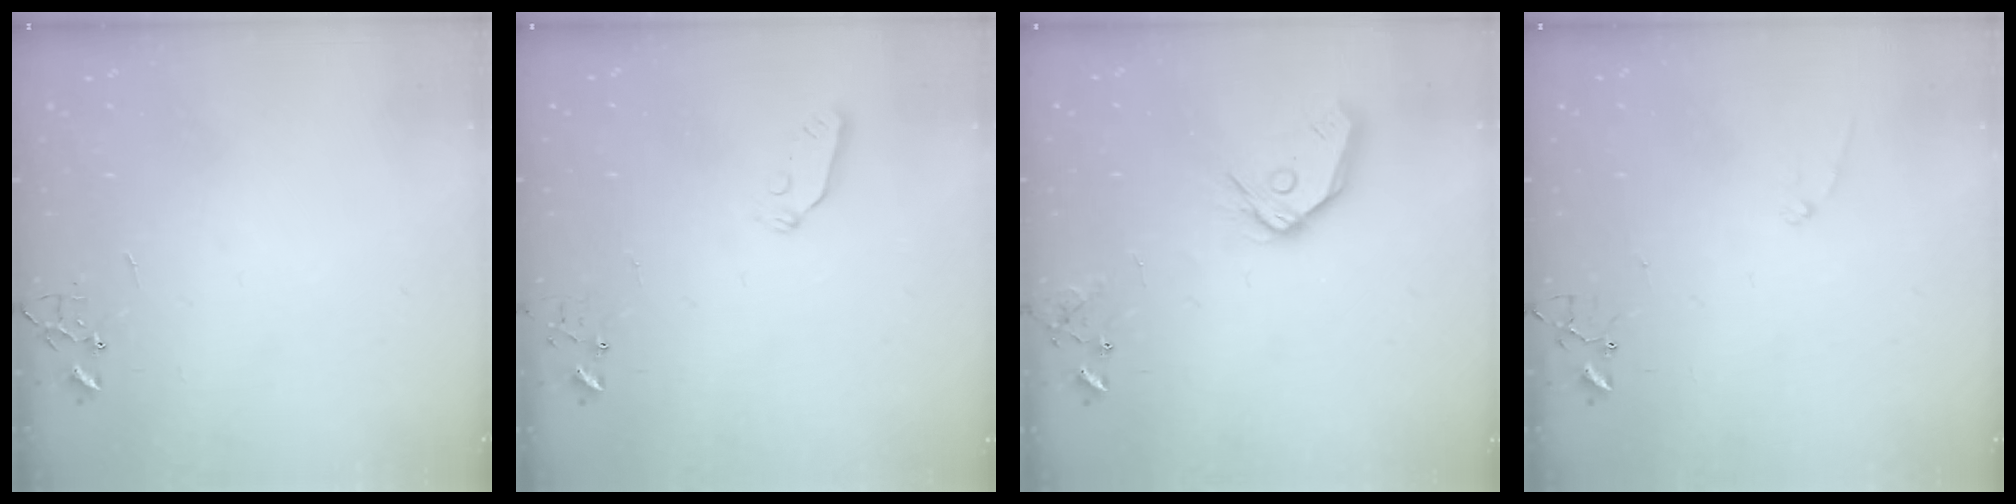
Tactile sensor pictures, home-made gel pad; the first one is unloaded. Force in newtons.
{"total": 3.9, "press": 3.8, "slide": 0.6}
{"total": 13.4, "press": 13.2, "slide": 1.8}
{"total": 6.8, "press": 6.8, "slide": 0.7}